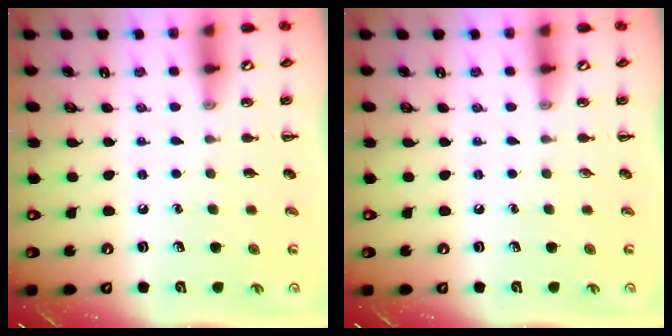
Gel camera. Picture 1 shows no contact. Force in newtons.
{"total": 0.0}